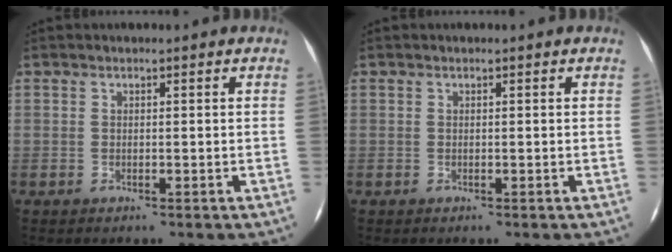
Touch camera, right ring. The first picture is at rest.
{"total": 0.0}